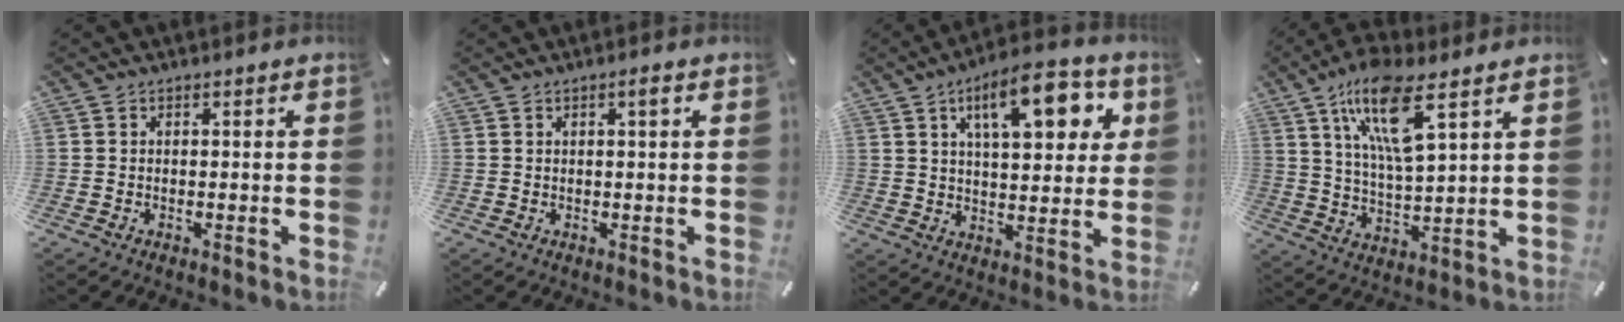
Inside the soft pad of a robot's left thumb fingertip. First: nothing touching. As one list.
[{"total": 1.6, "force": [0.5, 0.3, 1.5], "torque": [-0.029, 0.004, 0.007]}, {"total": 15.3, "force": [6.9, 6.7, 11.9], "torque": [-0.167, -0.018, 0.108]}, {"total": 14.2, "force": [8.5, 4.0, 10.6], "torque": [-0.214, -0.023, 0.146]}]